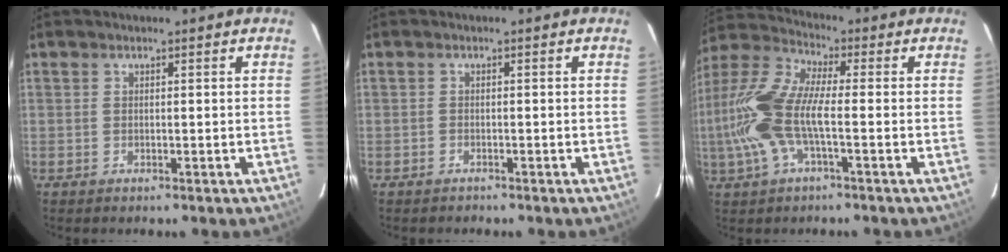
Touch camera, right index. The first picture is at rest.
{"total": 0.9, "force": [-0.8, 0.5, -0.1], "torque": [-0.003, 0.004, -0.014]}
{"total": 14.6, "force": [-2.5, 5.2, 13.4], "torque": [-0.288, 0.005, -0.054]}